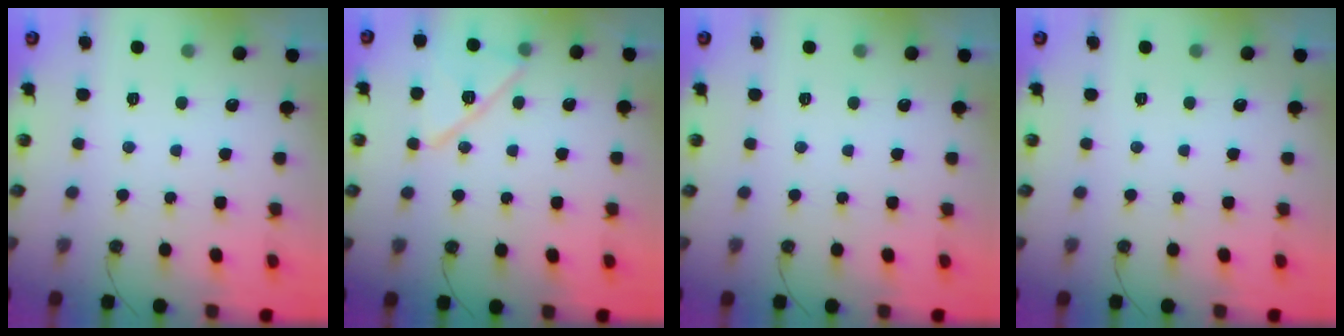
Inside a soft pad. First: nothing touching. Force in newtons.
{"total": 12.7, "press": 12.7, "slide": 0.7}
{"total": 0.0}
{"total": 0.0}